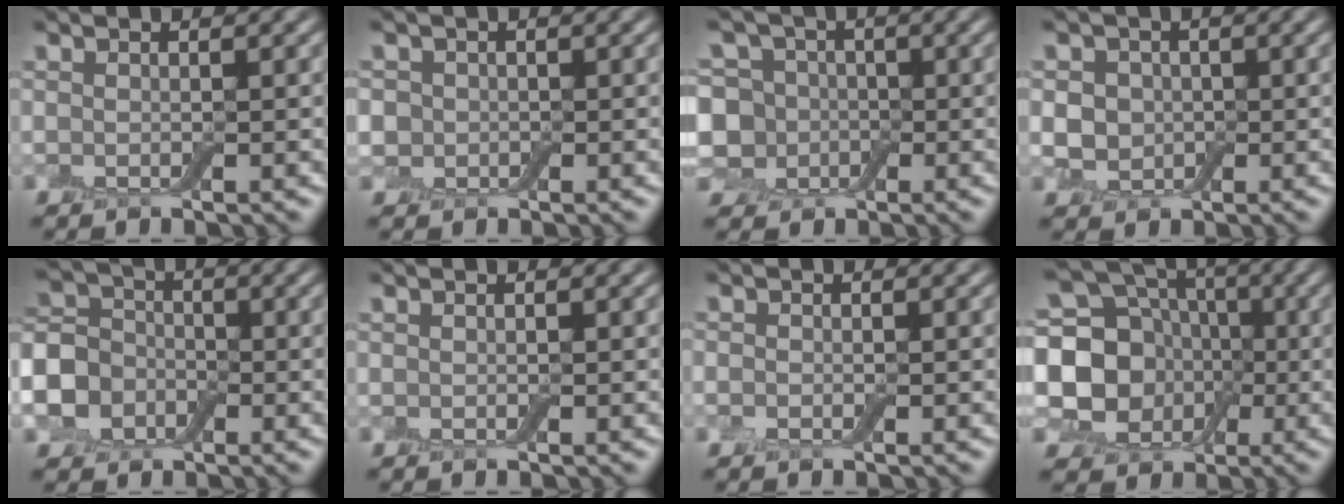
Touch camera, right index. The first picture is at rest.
{"total": 2.1, "force": [0.0, 2.0, 0.6], "torque": [-0.002, 0.002, -0.009]}
{"total": 6.6, "force": [-0.3, 5.9, 3.0], "torque": [-0.055, 0.027, -0.047]}
{"total": 4.0, "force": [0.3, 3.5, 1.9], "torque": [-0.029, 0.012, -0.015]}
{"total": 8.0, "force": [-2.6, 7.0, 2.9], "torque": [-0.075, -0.002, -0.076]}
{"total": 0.0}
{"total": 0.7, "force": [-0.3, 0.5, 0.3], "torque": [-0.005, -0.001, -0.008]}
{"total": 12.1, "force": [-0.1, 10.5, 5.9], "torque": [-0.115, 0.004, -0.035]}